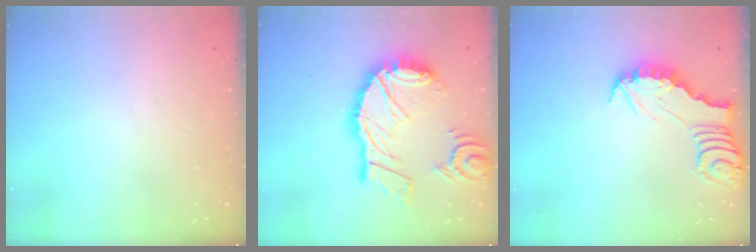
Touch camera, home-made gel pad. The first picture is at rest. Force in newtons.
{"total": 26.5, "press": 26.3, "slide": 3.2}
{"total": 3.0, "press": 3.0, "slide": 0.2}